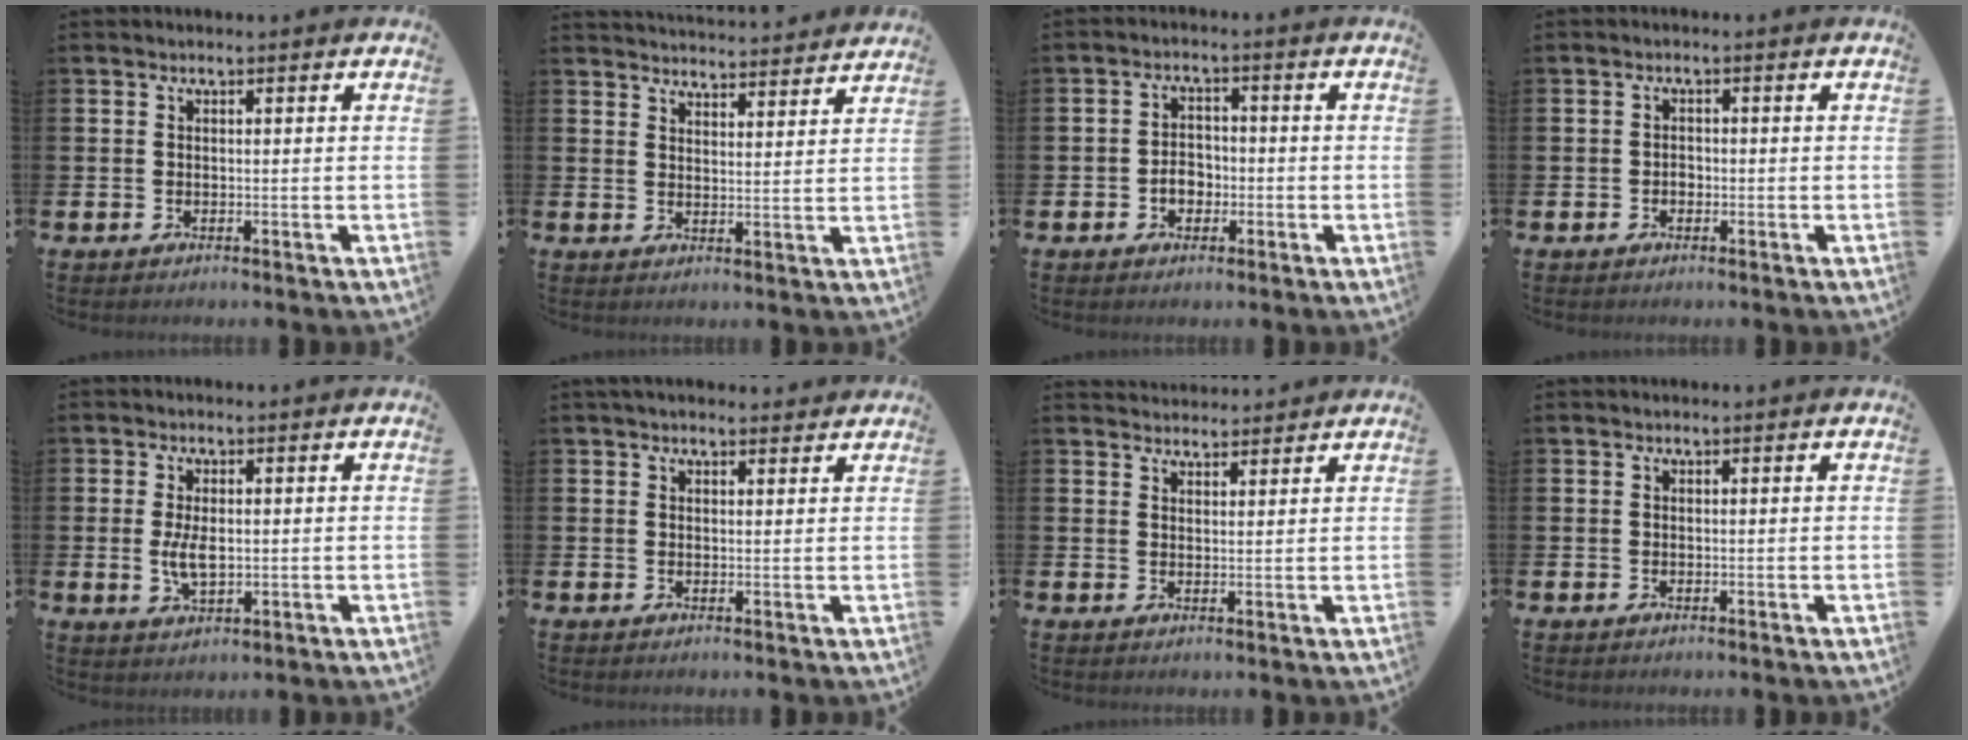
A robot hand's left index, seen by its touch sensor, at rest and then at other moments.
{"total": 4.4, "force": [4.4, 0.1, -0.2], "torque": [-0.007, -0.032, 0.079]}
{"total": 3.1, "force": [-1.0, 2.3, 1.8], "torque": [-0.023, 0.000, -0.025]}
{"total": 1.0, "force": [-0.4, 0.8, 0.4], "torque": [-0.004, 0.002, -0.010]}
{"total": 4.1, "force": [0.0, 1.9, 3.6], "torque": [-0.056, 0.000, -0.003]}
{"total": 1.8, "force": [1.7, 0.5, 0.4], "torque": [-0.002, -0.004, 0.029]}
{"total": 2.7, "force": [2.6, 0.5, -0.1], "torque": [0.005, -0.014, 0.046]}
{"total": 0.0}